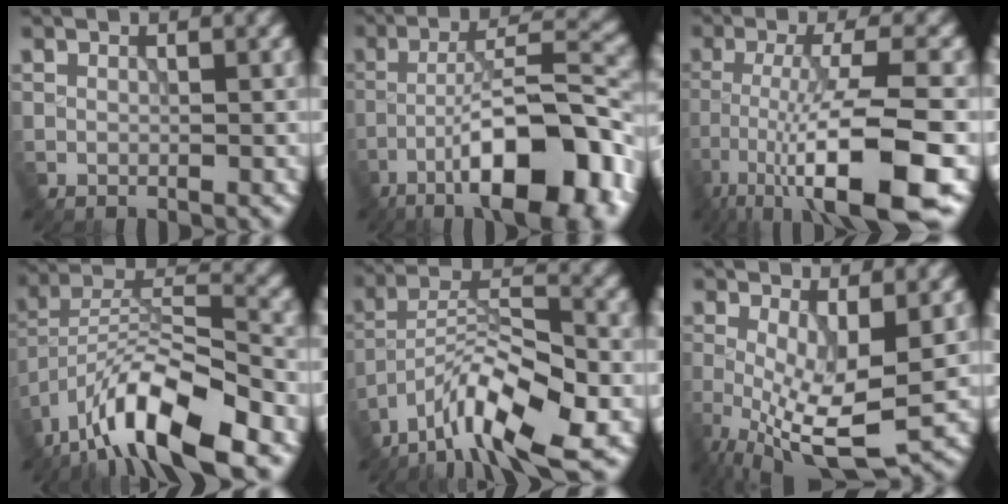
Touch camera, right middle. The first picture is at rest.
{"total": 12.8, "force": [-6.7, 3.5, 10.4], "torque": [-0.159, 0.017, -0.107]}
{"total": 10.1, "force": [-5.3, 1.9, 8.4], "torque": [-0.136, 0.005, -0.092]}
{"total": 12.4, "force": [-8.2, 3.9, 8.4], "torque": [-0.149, 0.008, -0.162]}
{"total": 9.8, "force": [-6.6, 2.6, 6.8], "torque": [-0.109, 0.013, -0.130]}
{"total": 7.7, "force": [-1.7, 2.4, 7.1], "torque": [-0.152, -0.022, -0.026]}